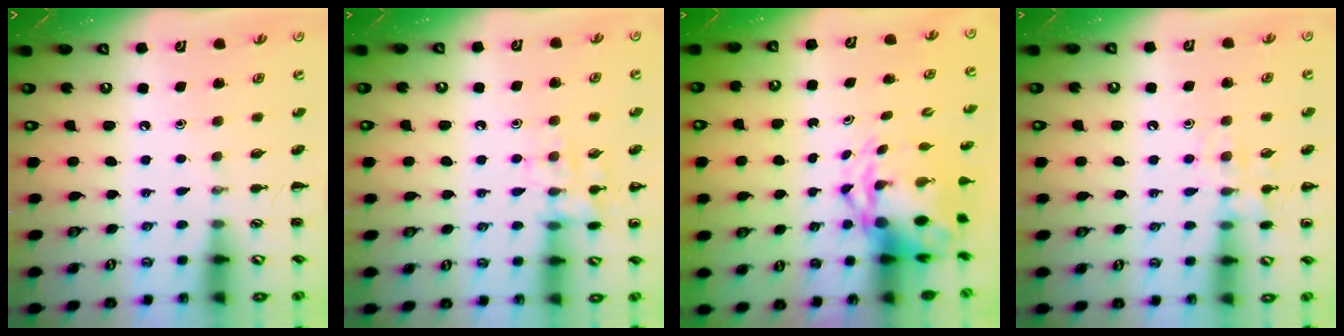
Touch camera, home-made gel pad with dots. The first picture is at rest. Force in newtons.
{"total": 11.5, "press": 11.4, "slide": 0.6}
{"total": 4.9, "press": 4.7, "slide": 1.1}
{"total": 9.2, "press": 9.2, "slide": 0.6}